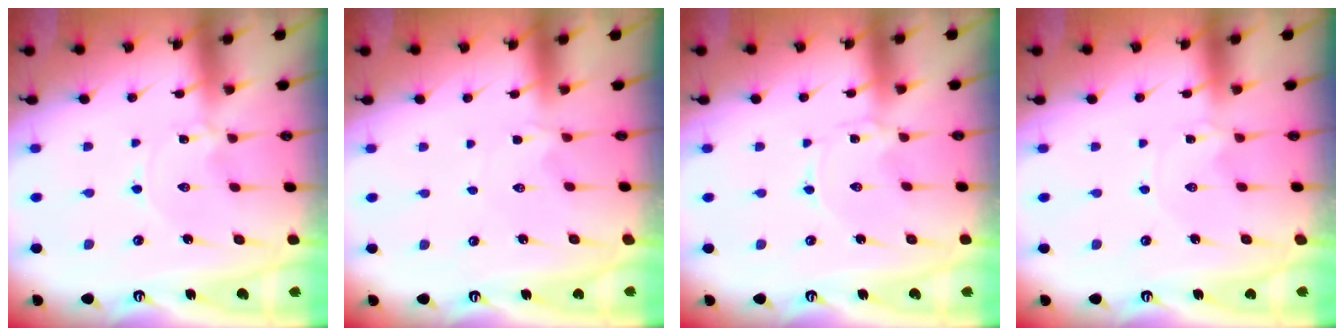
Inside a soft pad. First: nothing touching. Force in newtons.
{"total": 1.3, "press": 1.3, "slide": 0.4}
{"total": 0.0}
{"total": 1.5, "press": 1.4, "slide": 0.2}